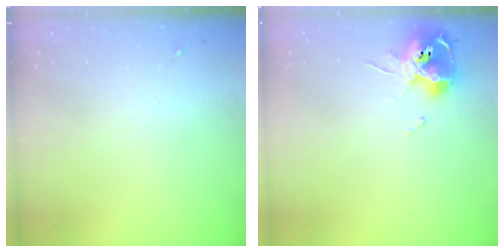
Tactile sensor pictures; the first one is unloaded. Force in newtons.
{"total": 11.5, "press": 11.4, "slide": 1.8}